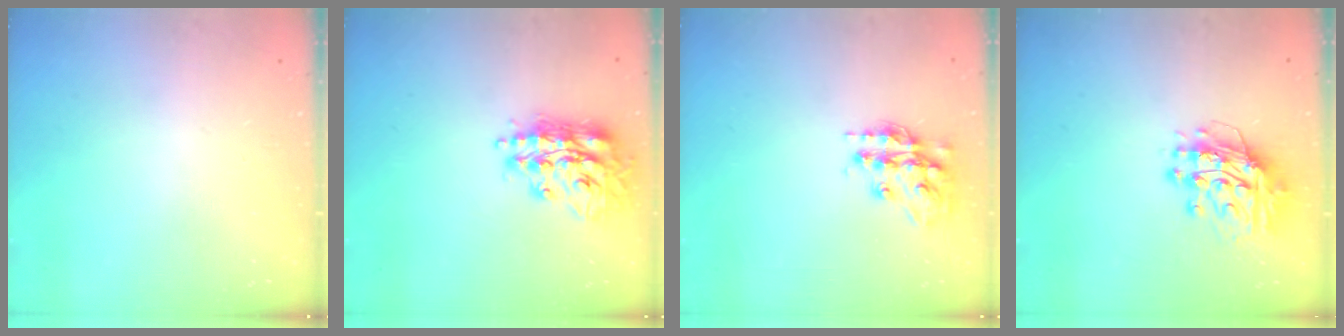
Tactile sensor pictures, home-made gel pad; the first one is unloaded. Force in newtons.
{"total": 17.5, "press": 17.5, "slide": 1.2}
{"total": 16.0, "press": 16.0, "slide": 1.2}
{"total": 13.2, "press": 13.1, "slide": 1.2}